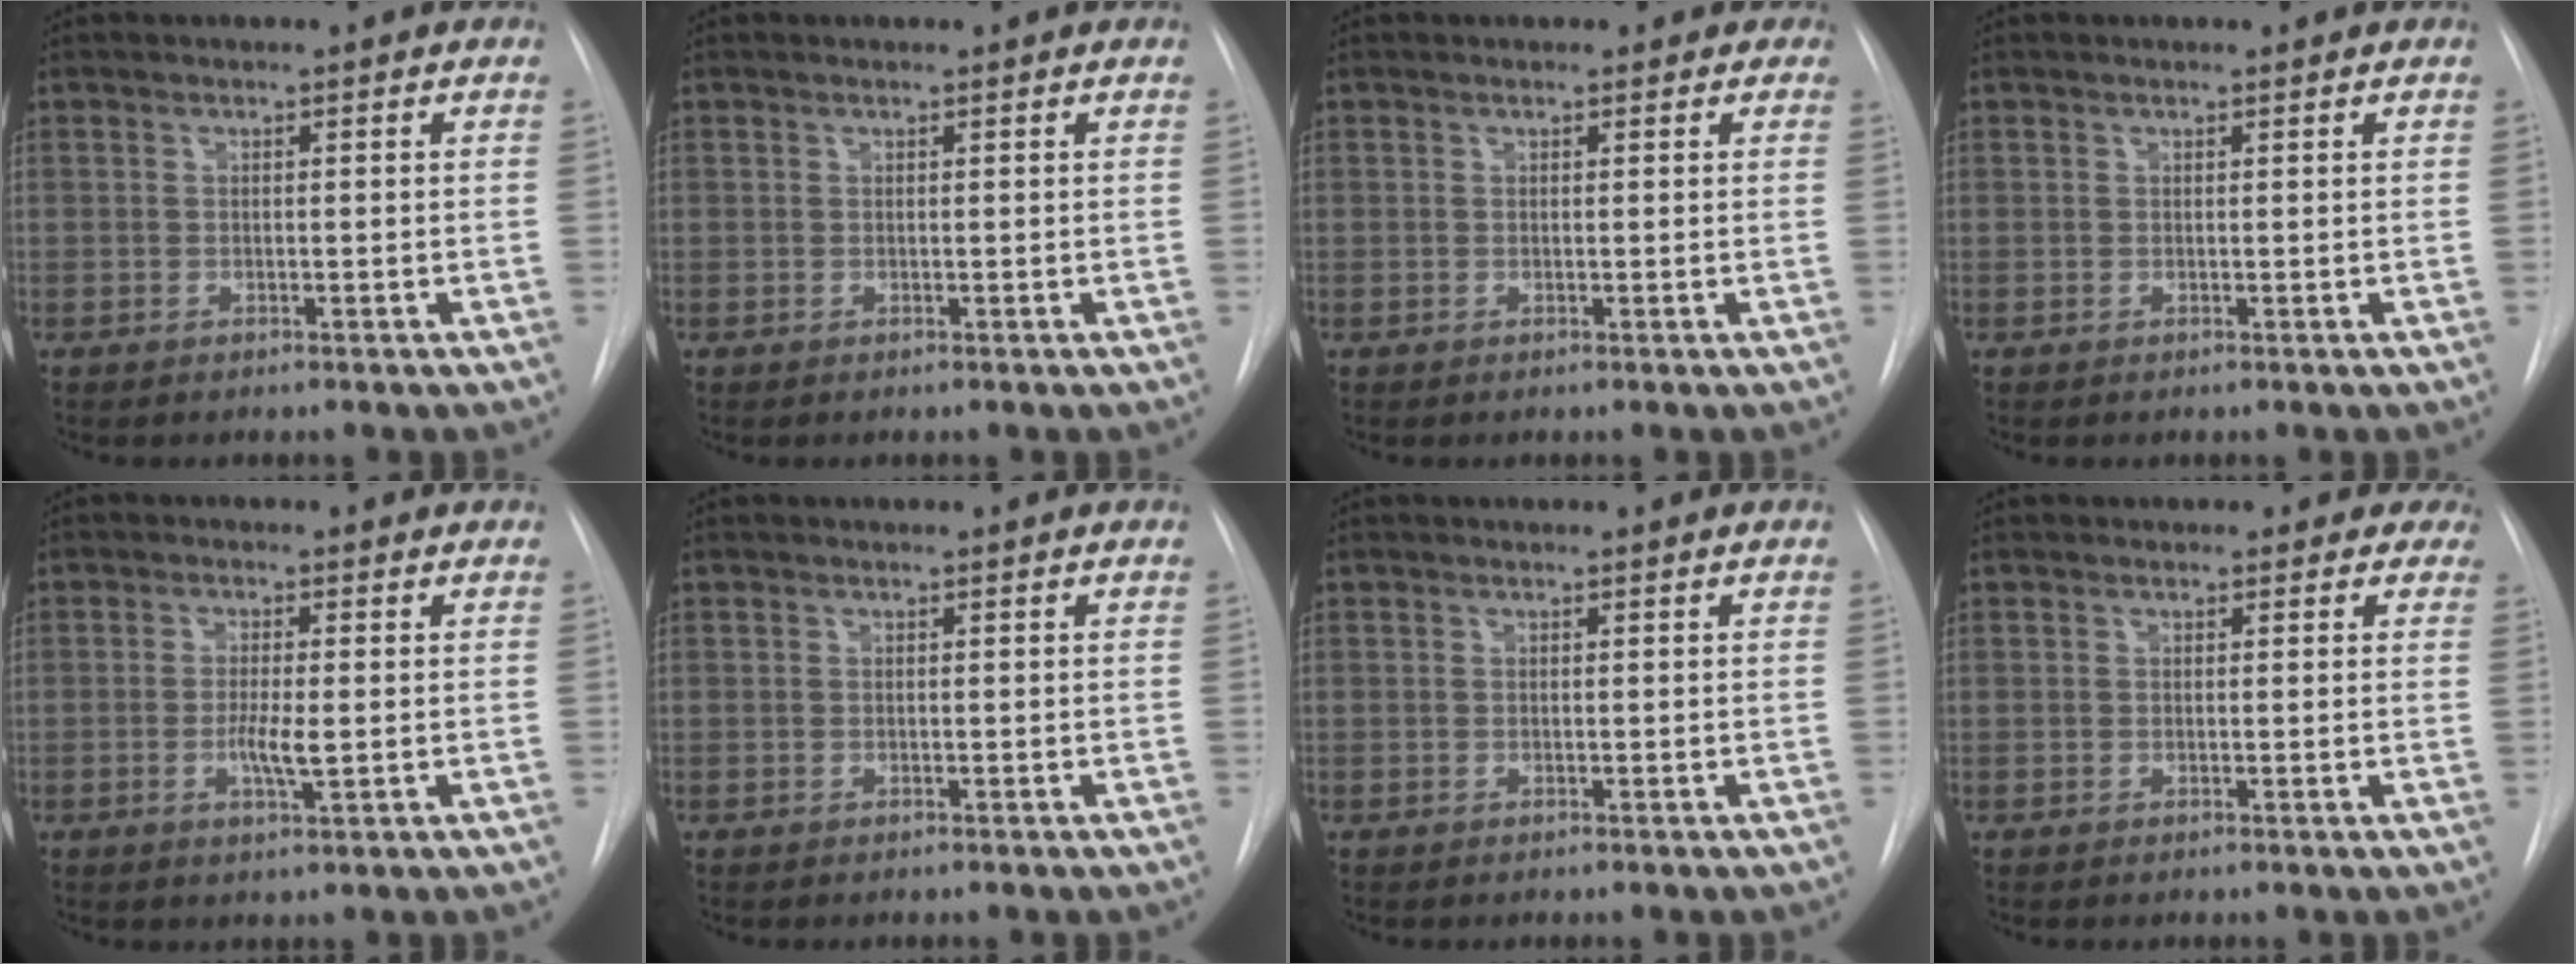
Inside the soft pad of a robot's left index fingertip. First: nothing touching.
{"total": 0.6, "force": [0.6, 0.0, 0.1], "torque": [-0.003, 0.005, 0.009]}
{"total": 2.3, "force": [1.8, 1.3, 0.3], "torque": [0.011, 0.002, 0.008]}
{"total": 0.9, "force": [0.8, 0.1, 0.1], "torque": [-0.009, 0.006, 0.012]}
{"total": 3.6, "force": [-0.5, 0.5, 3.5], "torque": [-0.068, -0.005, -0.008]}
{"total": 0.0}
{"total": 0.0}
{"total": 4.2, "force": [3.4, 2.4, 0.2], "torque": [0.026, -0.008, 0.016]}